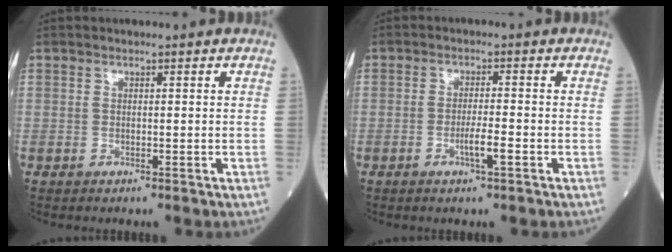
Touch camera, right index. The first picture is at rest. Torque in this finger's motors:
{"motor_torque": [0.87, -0.23, 0.34, 0.11]}